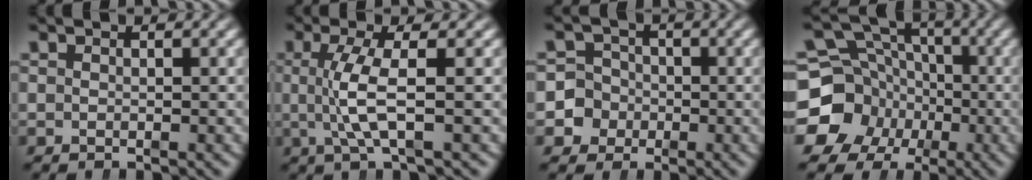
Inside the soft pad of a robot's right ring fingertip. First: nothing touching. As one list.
[{"total": 4.0, "force": [-0.1, 0.2, 4.0], "torque": [-0.082, -0.002, 0.002]}, {"total": 9.8, "force": [-2.7, 9.1, 2.3], "torque": [-0.072, -0.041, -0.046]}, {"total": 13.6, "force": [-1.9, 12.3, 5.5], "torque": [-0.110, -0.051, -0.035]}]